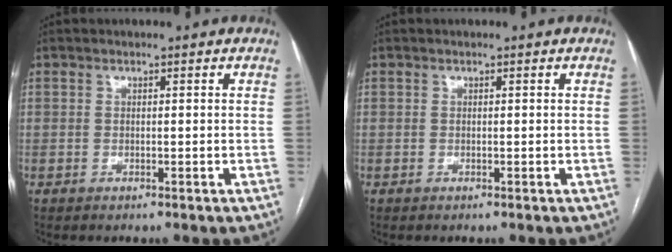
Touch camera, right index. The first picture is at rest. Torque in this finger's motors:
{"motor_torque": [0.00, 0.00, 0.00, 0.00]}